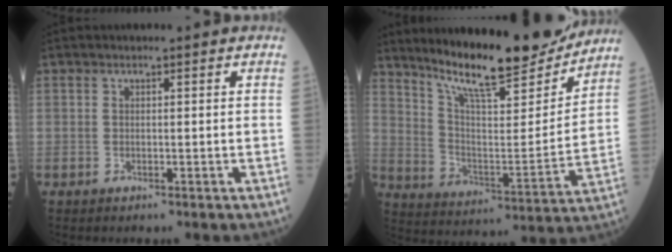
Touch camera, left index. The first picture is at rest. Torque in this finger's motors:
{"motor_torque": [1.09, -1.05, 0.33, 0.07]}